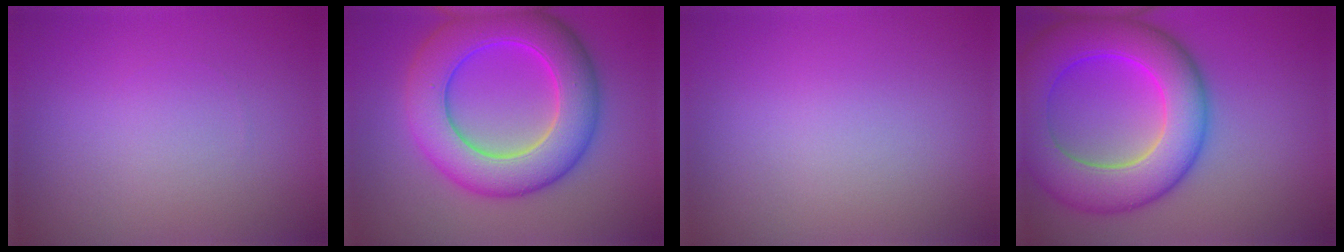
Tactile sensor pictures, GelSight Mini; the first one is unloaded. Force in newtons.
{"total": 9.4, "press": 9.4, "slide": 0.1}
{"total": 0.0}
{"total": 9.8, "press": 9.8, "slide": 0.5}